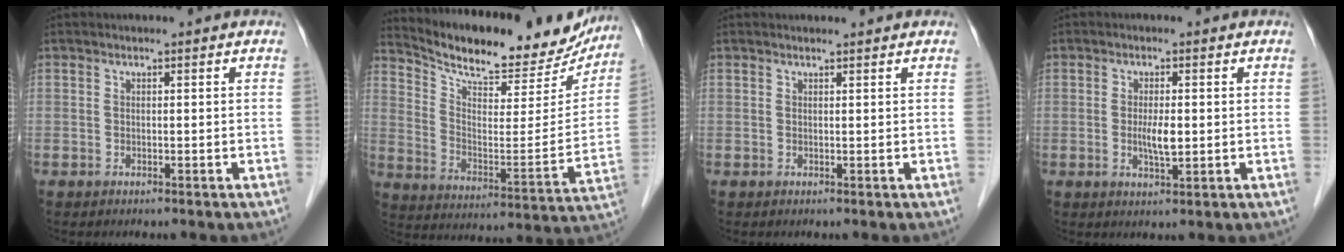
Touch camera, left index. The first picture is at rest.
{"total": 22.0, "force": [20.1, 5.4, 7.2], "torque": [-0.114, -0.037, 0.279]}
{"total": 1.7, "force": [1.6, 0.2, 0.3], "torque": [-0.010, 0.007, 0.019]}
{"total": 3.2, "force": [-0.3, 0.8, 3.1], "torque": [-0.059, -0.007, -0.003]}